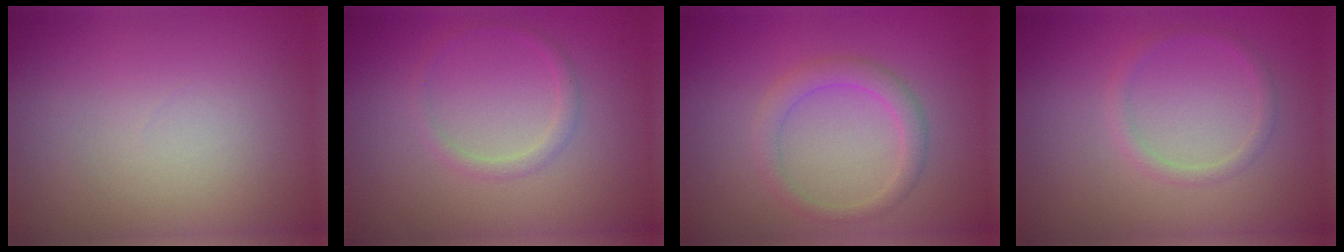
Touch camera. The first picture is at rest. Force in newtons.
{"total": 1.2, "press": 1.2, "slide": 0.1}
{"total": 2.2, "press": 2.2, "slide": 0.0}
{"total": 1.3, "press": 1.2, "slide": 0.0}